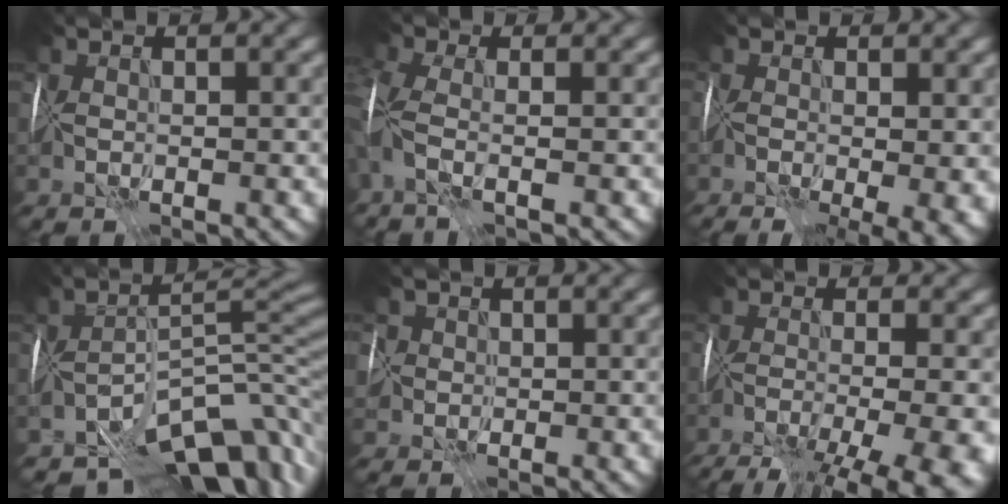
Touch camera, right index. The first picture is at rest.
{"total": 3.9, "force": [-0.8, 1.5, 3.6], "torque": [-0.086, -0.004, -0.021]}
{"total": 8.8, "force": [-3.3, 4.0, 7.1], "torque": [-0.079, -0.017, -0.020]}
{"total": 9.9, "force": [-6.9, 3.9, 6.0], "torque": [-0.060, 0.005, -0.119]}
{"total": 5.0, "force": [-1.0, 4.6, 1.6], "torque": [-0.027, 0.007, -0.041]}
{"total": 13.6, "force": [-9.2, 4.4, 9.1], "torque": [-0.118, -0.029, -0.100]}